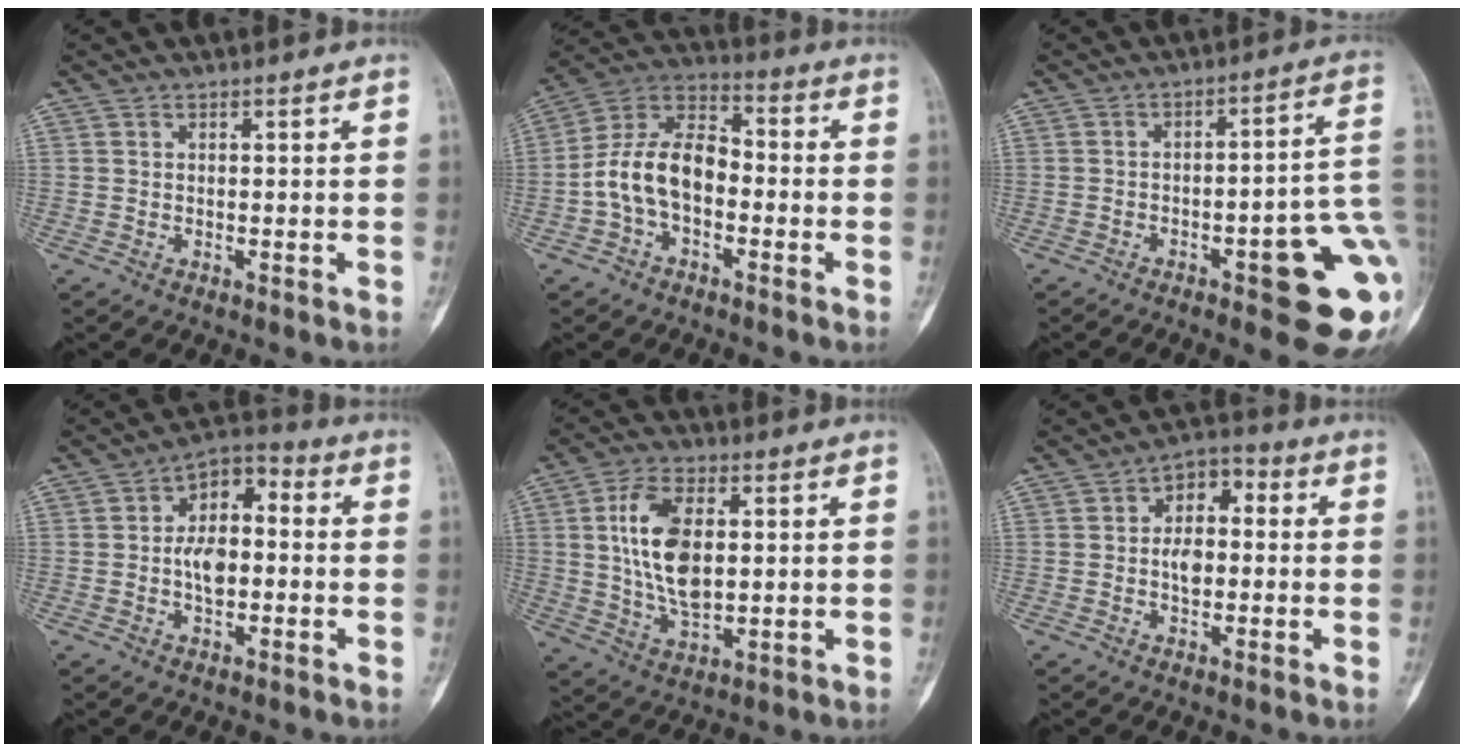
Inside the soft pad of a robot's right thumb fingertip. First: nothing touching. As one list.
[{"total": 12.5, "force": [-2.5, 7.8, 9.4], "torque": [-0.165, 0.045, -0.058]}, {"total": 17.2, "force": [-4.9, 4.6, 15.8], "torque": [-0.152, 0.032, -0.051]}, {"total": 9.6, "force": [-0.5, 5.9, 7.5], "torque": [-0.107, 0.030, -0.022]}, {"total": 12.9, "force": [1.9, 6.9, 10.8], "torque": [-0.198, -0.007, 0.040]}, {"total": 7.7, "force": [-0.1, 5.1, 5.8], "torque": [-0.077, 0.024, -0.014]}]